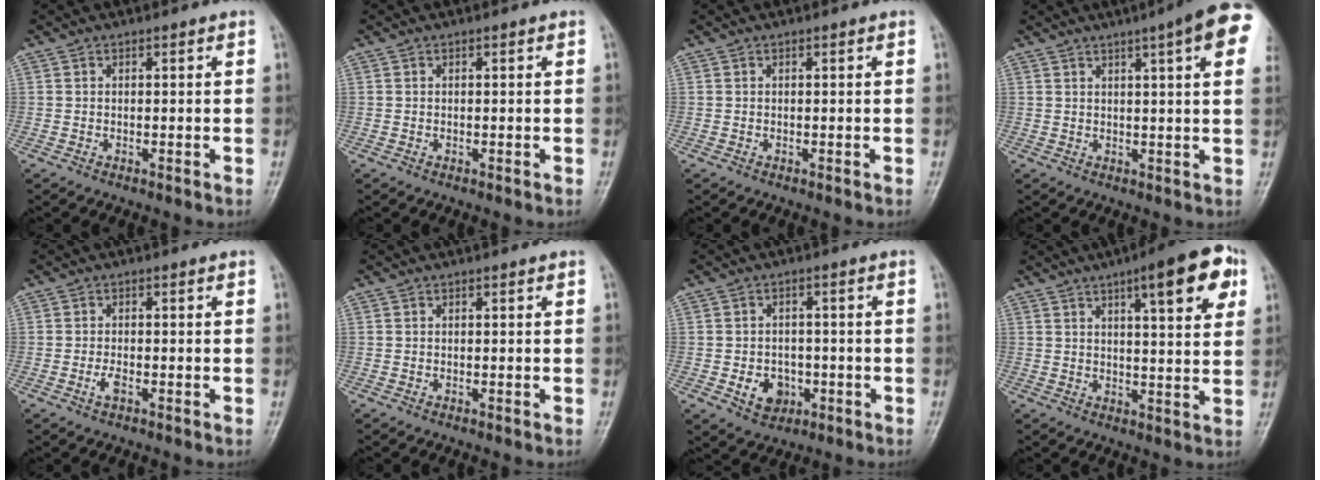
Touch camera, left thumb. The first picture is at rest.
{"total": 0.0}
{"total": 0.0}
{"total": 14.0, "force": [6.8, 2.3, 12.0], "torque": [-0.150, 0.004, 0.077]}
{"total": 2.0, "force": [-0.9, 0.8, 1.5], "torque": [-0.034, 0.004, -0.019]}
{"total": 0.0}
{"total": 5.9, "force": [-1.8, 4.7, 3.1], "torque": [-0.026, 0.012, -0.023]}
{"total": 13.3, "force": [6.1, 3.4, 11.3], "torque": [-0.131, -0.010, 0.076]}